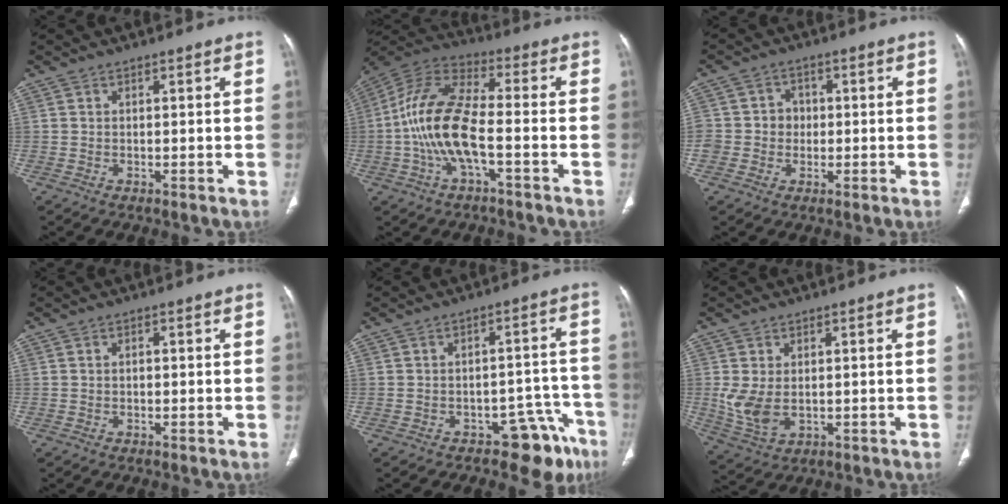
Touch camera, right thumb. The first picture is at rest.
{"total": 14.3, "force": [-3.1, 5.3, 12.9], "torque": [-0.274, 0.041, -0.065]}
{"total": 5.1, "force": [-0.3, 4.8, 1.7], "torque": [0.002, 0.012, -0.009]}
{"total": 0.7, "force": [0.0, 0.5, 0.5], "torque": [-0.007, 0.001, -0.002]}
{"total": 8.1, "force": [-5.8, 4.6, 3.4], "torque": [0.004, 0.073, -0.076]}
{"total": 6.8, "force": [0.2, 4.4, 5.2], "torque": [-0.107, -0.010, 0.018]}